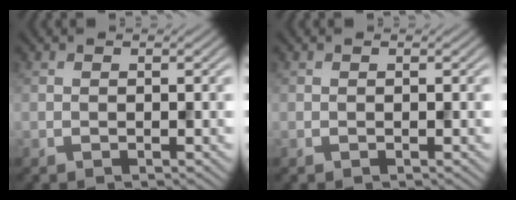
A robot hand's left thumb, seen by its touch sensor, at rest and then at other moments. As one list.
[{"total": 0.0}]